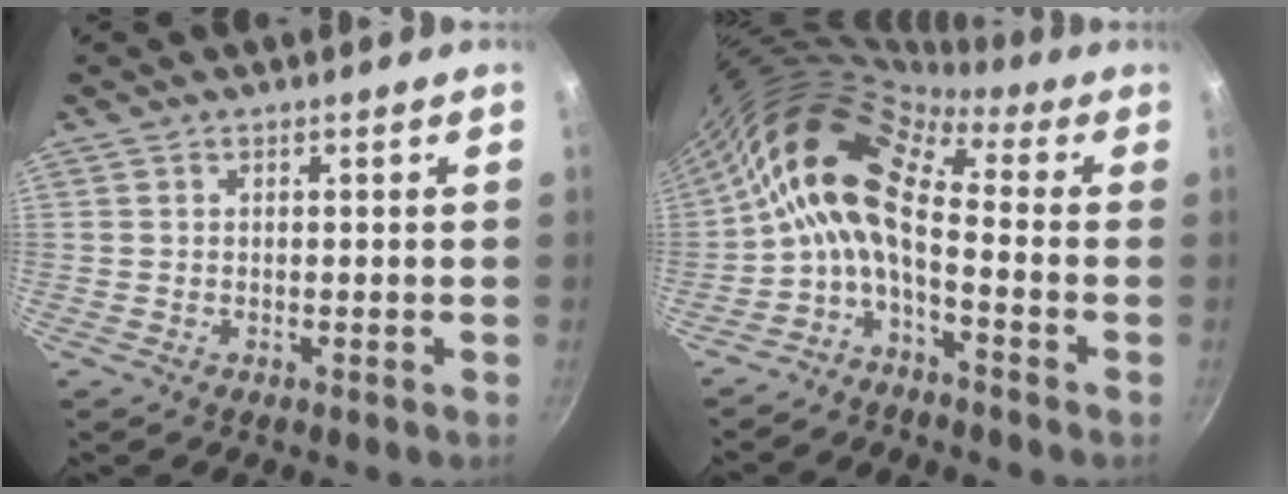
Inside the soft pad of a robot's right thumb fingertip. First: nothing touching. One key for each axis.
{"total": 12.3, "fx": -0.7, "fy": 6.0, "fz": 10.7, "tx": -0.205, "ty": 0.032, "tz": -0.032}